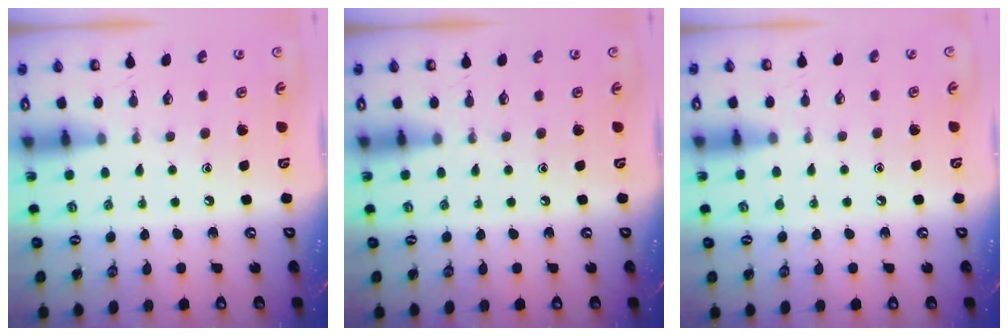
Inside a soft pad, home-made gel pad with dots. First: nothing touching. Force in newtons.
{"total": 0.0}
{"total": 3.4, "press": 3.4, "slide": 0.4}